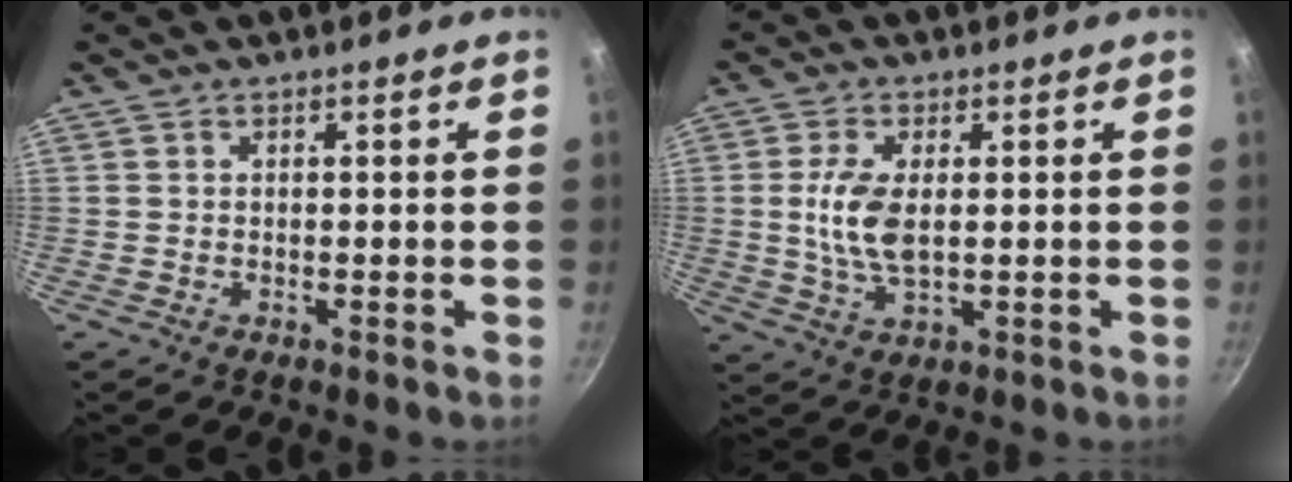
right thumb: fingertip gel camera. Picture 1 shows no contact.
{"total": 7.9, "force": [0.7, 3.8, 6.9], "torque": [-0.139, -0.003, 0.015]}